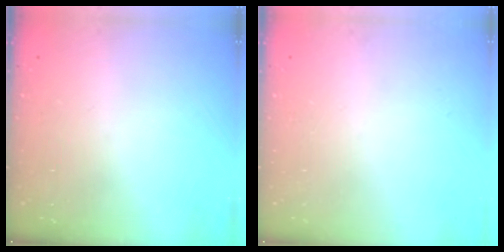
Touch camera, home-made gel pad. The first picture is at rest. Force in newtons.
{"total": 0.0}